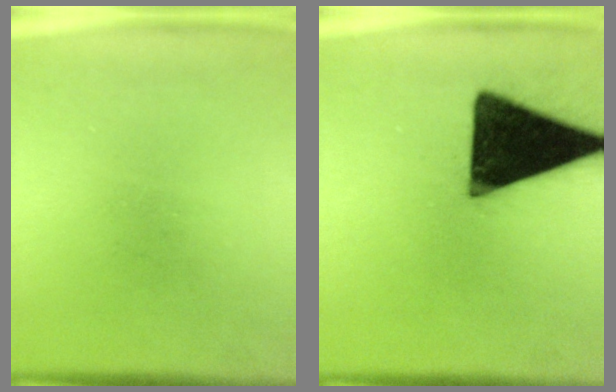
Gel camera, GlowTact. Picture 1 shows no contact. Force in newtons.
{"total": 19.7}